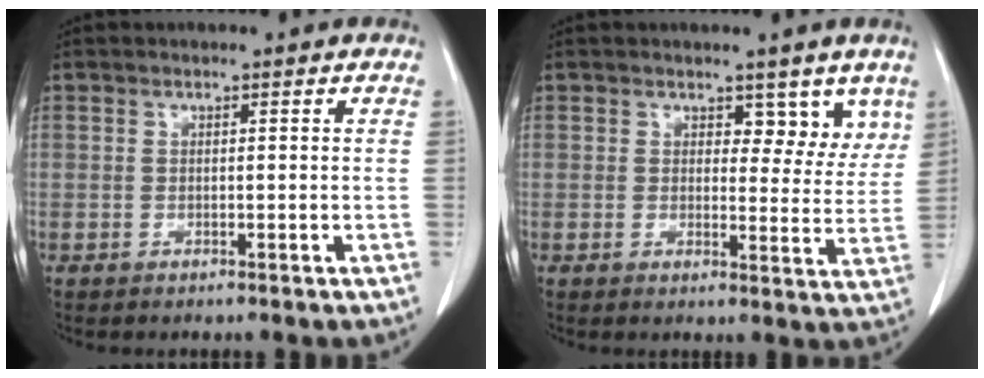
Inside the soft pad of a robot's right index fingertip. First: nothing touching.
{"total": 5.6, "force": [3.8, 3.0, 2.7], "torque": [-0.007, -0.009, 0.043]}